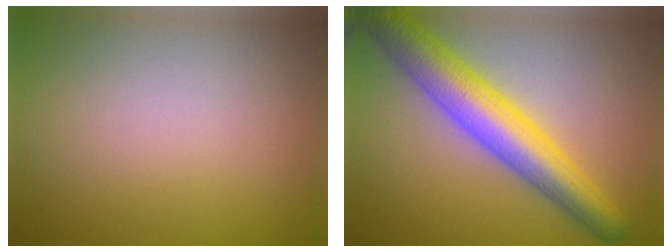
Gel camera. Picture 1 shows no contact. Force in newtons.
{"total": 7.9, "press": 7.9, "slide": 0.2}